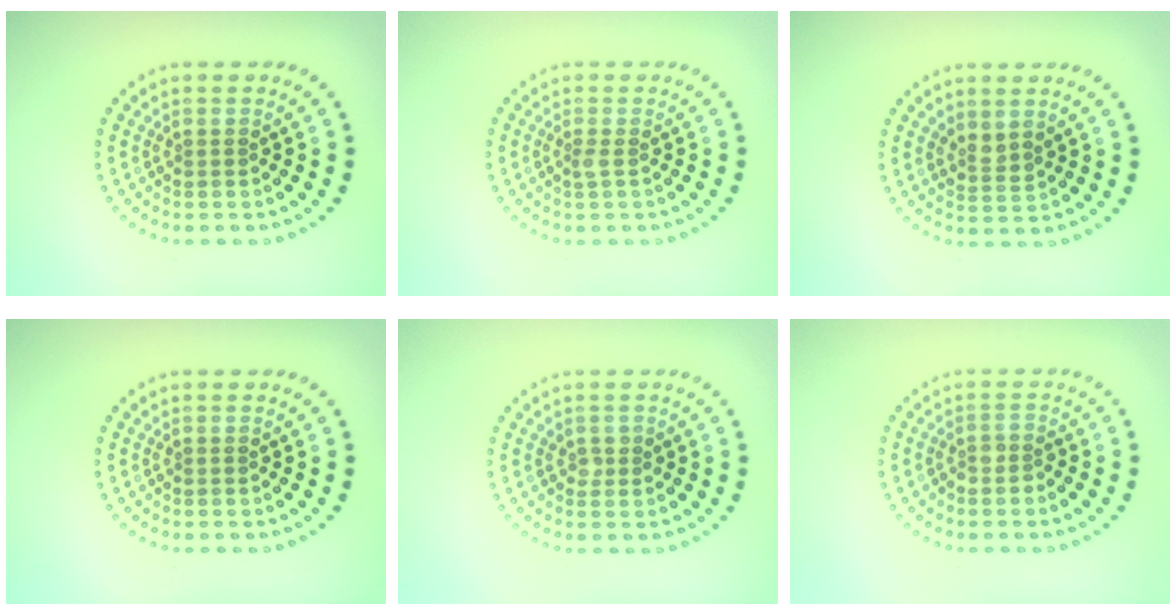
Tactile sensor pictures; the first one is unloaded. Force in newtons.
{"total": 0.7, "press": 0.5, "slide": 0.4}
{"total": 1.6, "press": 1.3, "slide": 0.9}
{"total": 0.0}
{"total": 1.0, "press": 0.9, "slide": 0.1}
{"total": 1.3, "press": 1.1, "slide": 0.8}